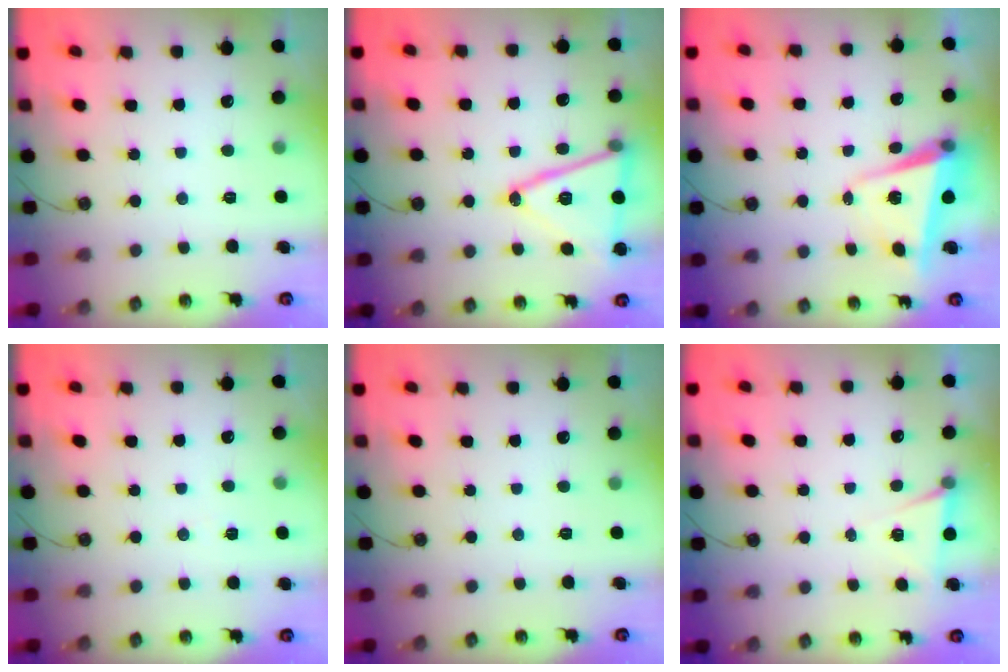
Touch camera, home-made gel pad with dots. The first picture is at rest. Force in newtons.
{"total": 18.1, "press": 17.8, "slide": 3.4}
{"total": 7.1, "press": 6.9, "slide": 1.5}
{"total": 3.1, "press": 2.4, "slide": 2.0}
{"total": 0.0}
{"total": 5.4, "press": 2.9, "slide": 4.5}